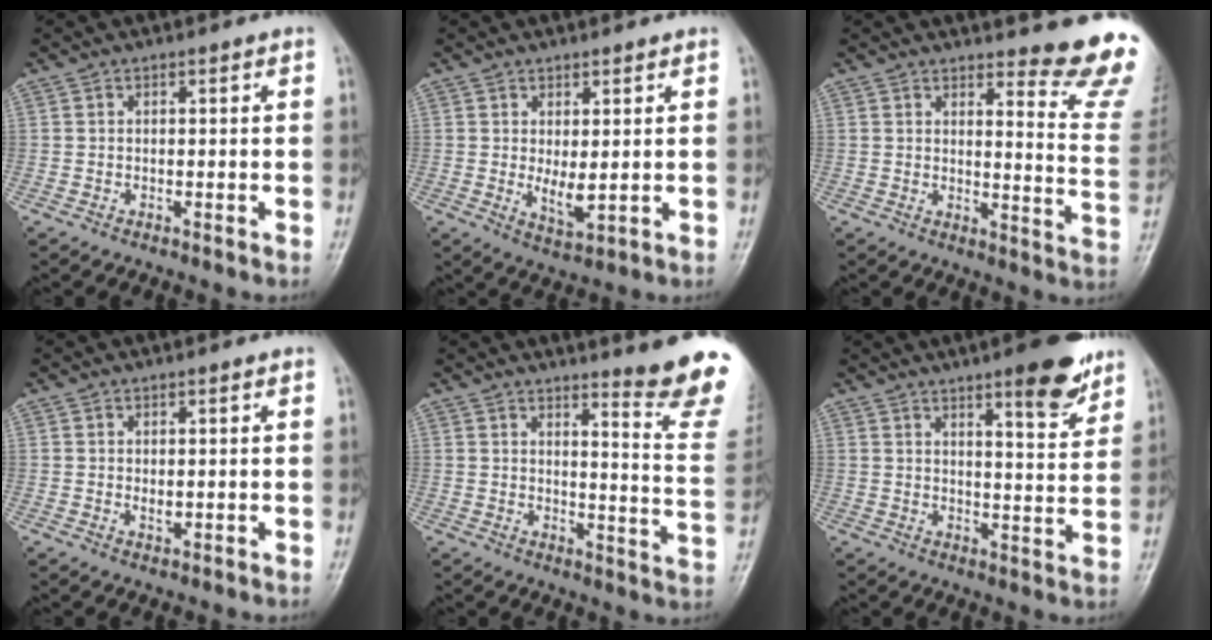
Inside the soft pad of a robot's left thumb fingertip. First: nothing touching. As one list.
[{"total": 4.3, "force": [0.4, 1.6, 3.9], "torque": [-0.063, -0.016, 0.015]}, {"total": 13.1, "force": [11.9, 1.3, 5.3], "torque": [-0.040, -0.142, 0.124]}, {"total": 1.5, "force": [0.3, 0.7, 1.2], "torque": [-0.019, -0.006, 0.008]}, {"total": 14.8, "force": [12.2, 0.6, 8.3], "torque": [-0.084, -0.132, 0.143]}, {"total": 10.7, "force": [7.2, 2.4, 7.6], "torque": [-0.082, -0.044, 0.097]}]